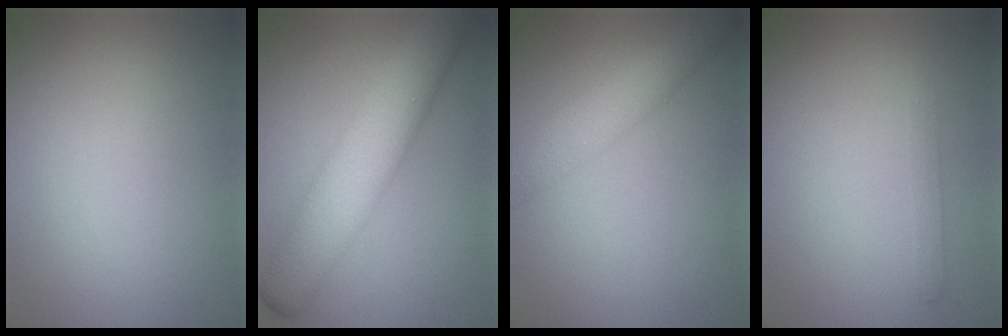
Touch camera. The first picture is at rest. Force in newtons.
{"total": 8.2, "press": 8.2, "slide": 0.2}
{"total": 4.3, "press": 4.3, "slide": 0.2}
{"total": 1.1, "press": 1.1, "slide": 0.0}